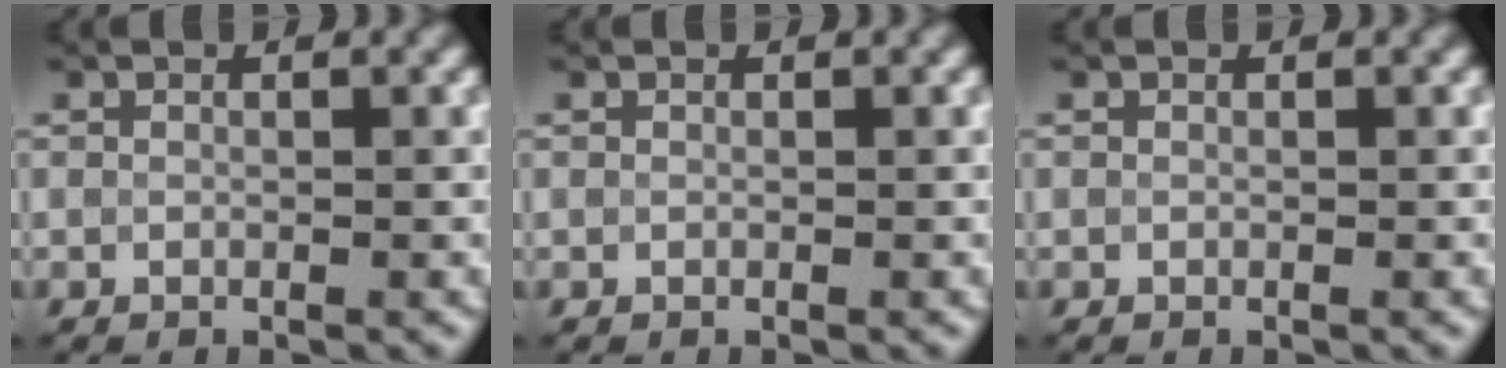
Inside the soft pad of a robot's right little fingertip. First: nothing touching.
{"total": 0.0}
{"total": 0.0}